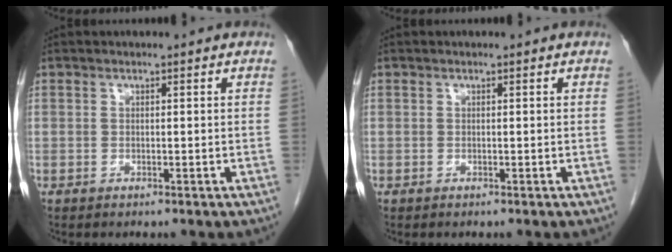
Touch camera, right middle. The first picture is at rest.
{"total": 0.0}